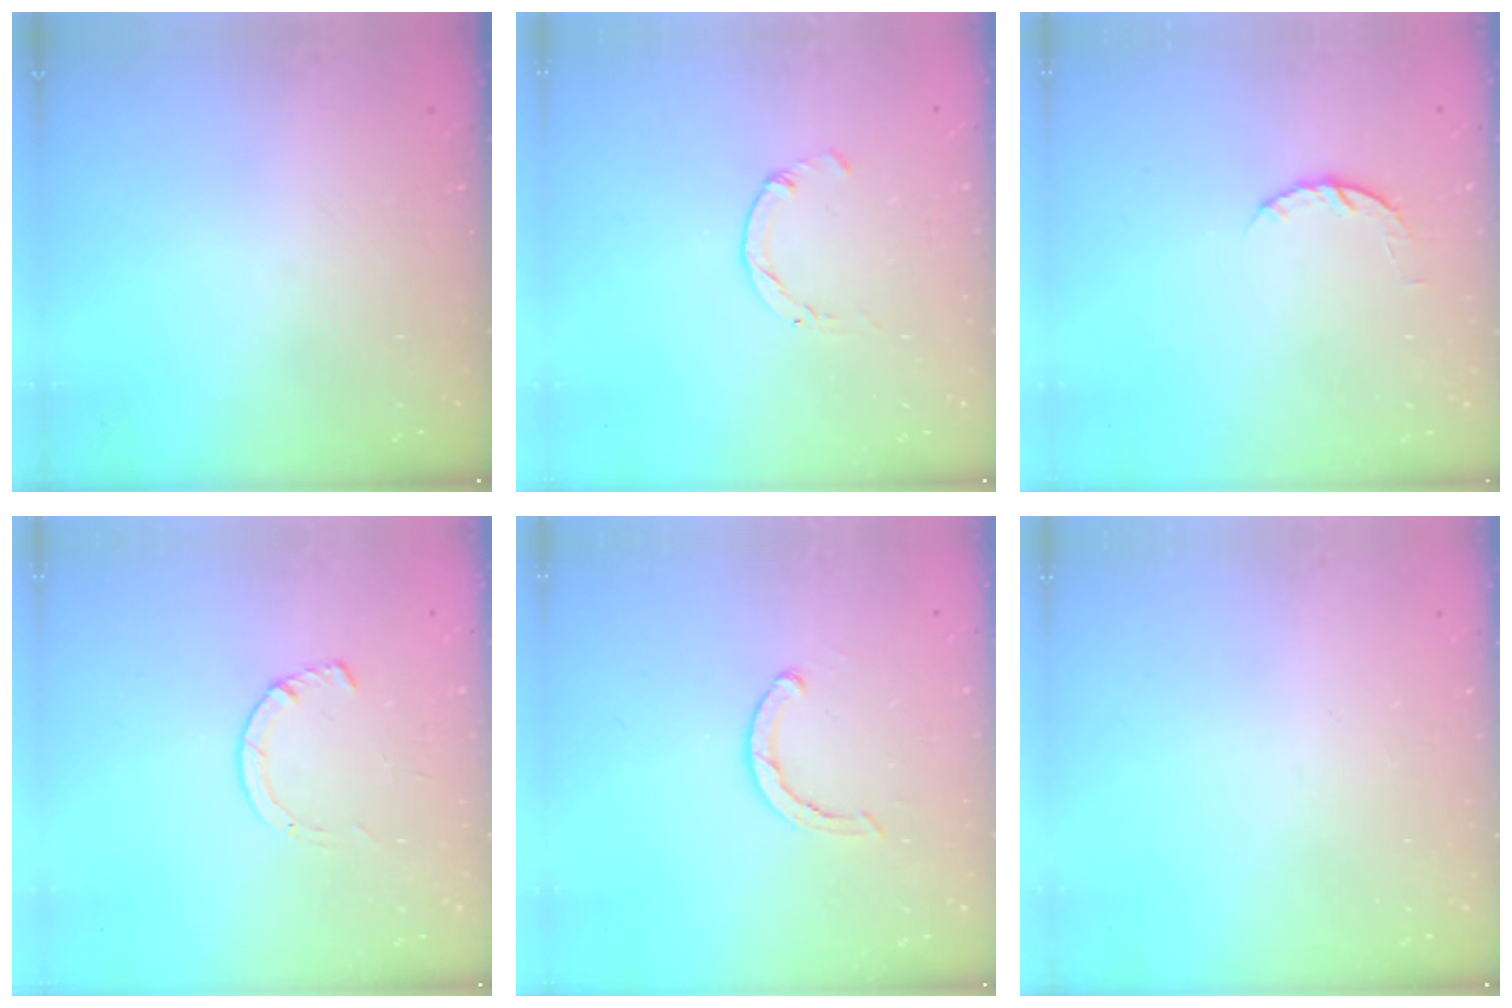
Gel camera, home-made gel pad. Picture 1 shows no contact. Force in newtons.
{"total": 0.0}
{"total": 4.1, "press": 4.1, "slide": 0.6}
{"total": 3.6, "press": 3.6, "slide": 0.5}
{"total": 3.7, "press": 3.7, "slide": 0.7}
{"total": 0.0}